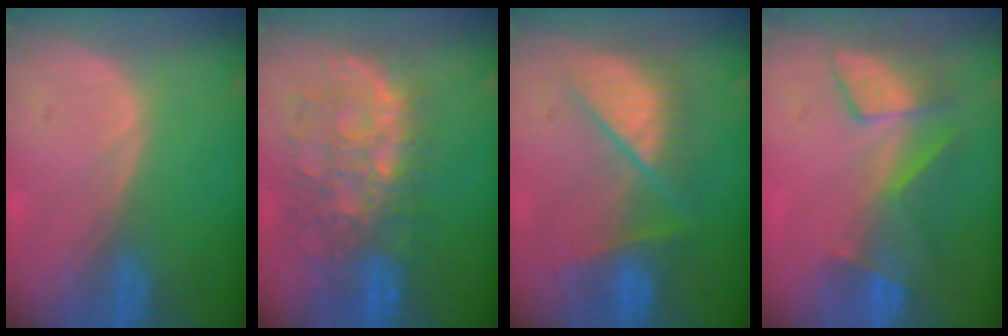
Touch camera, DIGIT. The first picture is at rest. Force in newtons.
{"total": 10.4, "press": 9.4, "slide": 4.6}
{"total": 8.0, "press": 8.0, "slide": 0.4}
{"total": 8.6, "press": 7.2, "slide": 4.7}